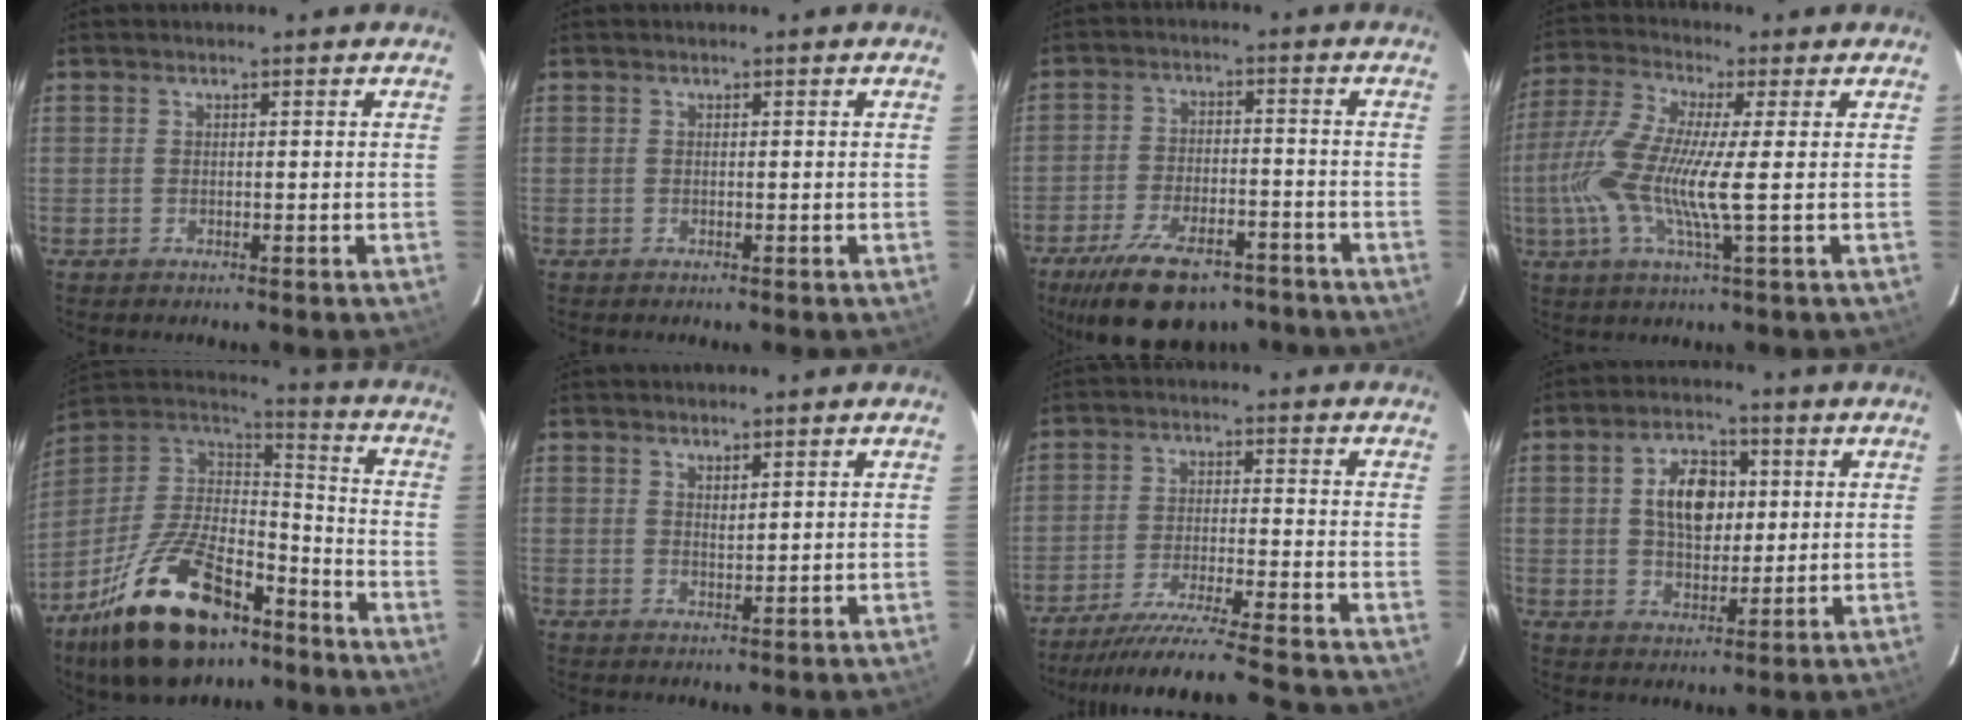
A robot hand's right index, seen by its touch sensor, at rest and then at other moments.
{"total": 0.0}
{"total": 17.0, "force": [-12.0, 7.6, 9.3], "torque": [-0.191, -0.012, -0.183]}
{"total": 12.3, "force": [-1.4, 0.6, 12.2], "torque": [-0.254, -0.004, -0.034]}
{"total": 25.7, "force": [-16.2, 11.9, 16.0], "torque": [-0.317, -0.001, -0.261]}
{"total": 1.7, "force": [1.3, 0.4, 1.0], "torque": [-0.017, -0.001, 0.023]}
{"total": 18.1, "force": [-16.8, -1.4, 6.6], "torque": [-0.135, -0.031, -0.261]}
{"total": 9.1, "force": [1.8, 5.6, 7.0], "torque": [-0.121, 0.019, 0.036]}